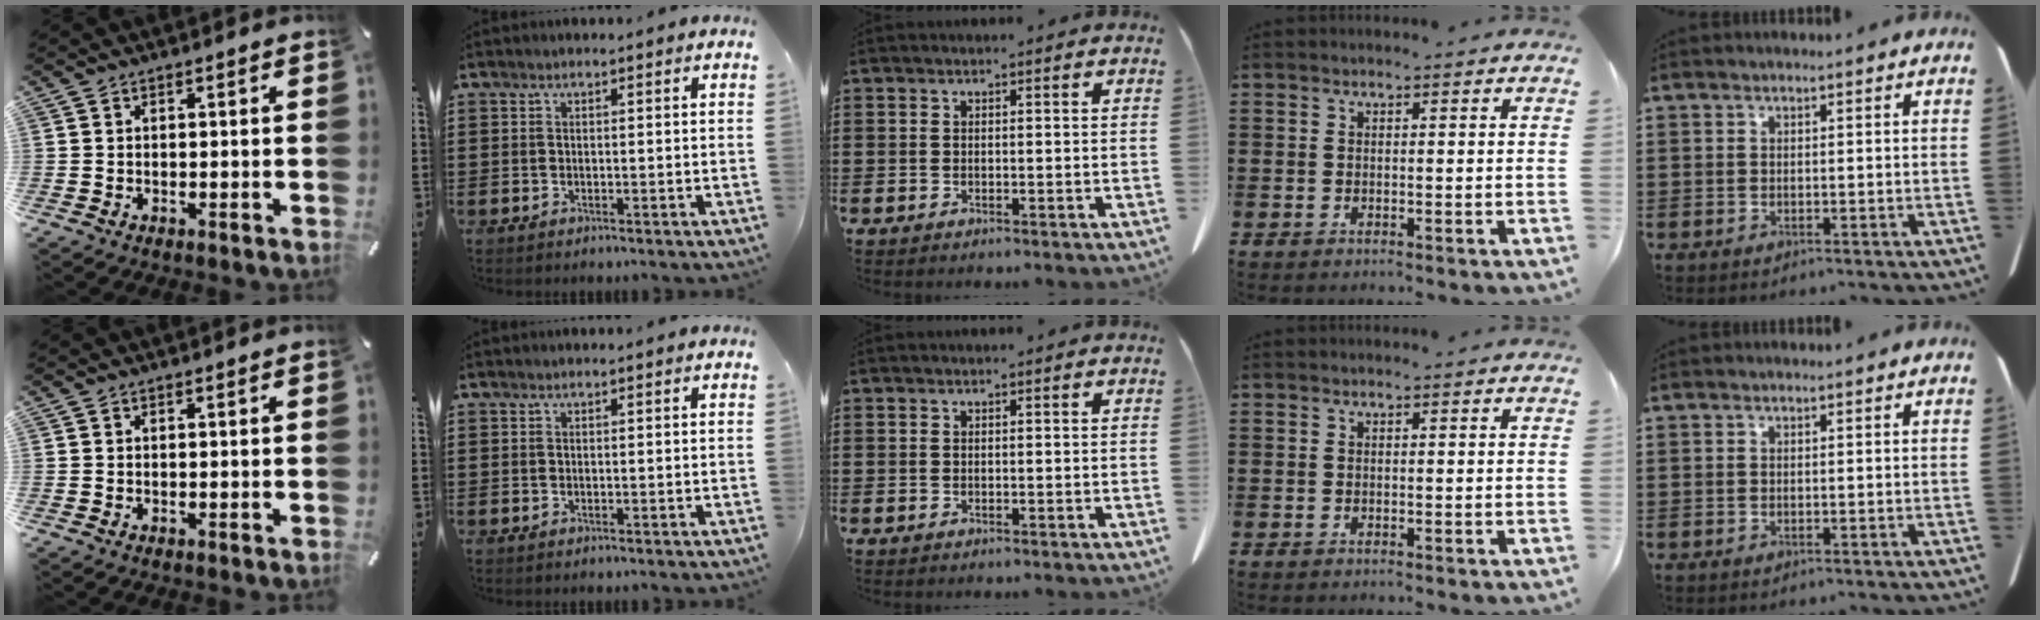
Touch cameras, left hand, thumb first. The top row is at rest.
{}